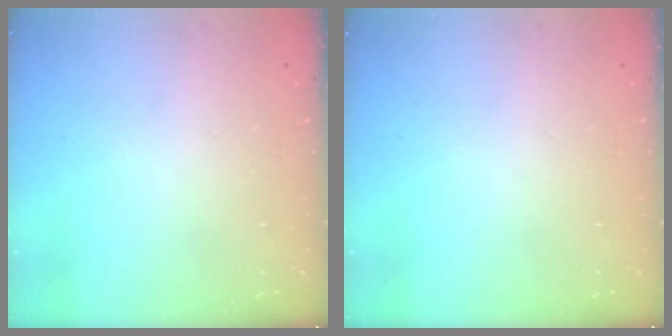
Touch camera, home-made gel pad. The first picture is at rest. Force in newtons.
{"total": 0.0}